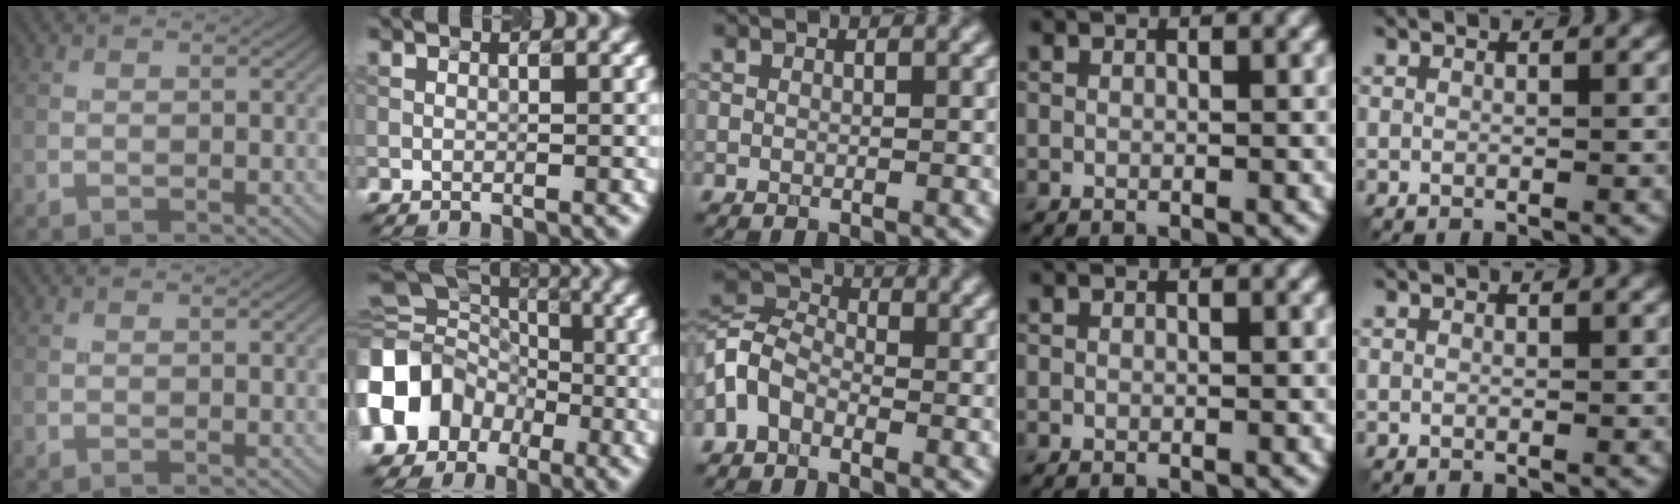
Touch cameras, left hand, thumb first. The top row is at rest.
{"index": {"total": 11.1, "force": [-4.1, 9.3, 4.7], "torque": [-0.096, 0.002, -0.089]}, "middle": {"total": 4.2, "force": [-2.2, 2.7, 2.4], "torque": [-0.058, 0.012, -0.063]}}